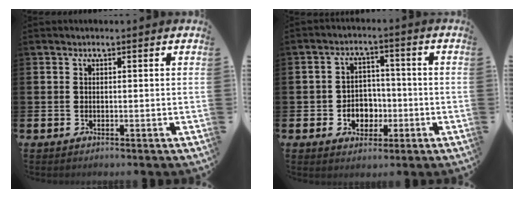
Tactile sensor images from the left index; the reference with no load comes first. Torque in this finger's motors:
{"motor_torque": [0.85, -0.10, 0.44, 0.09]}